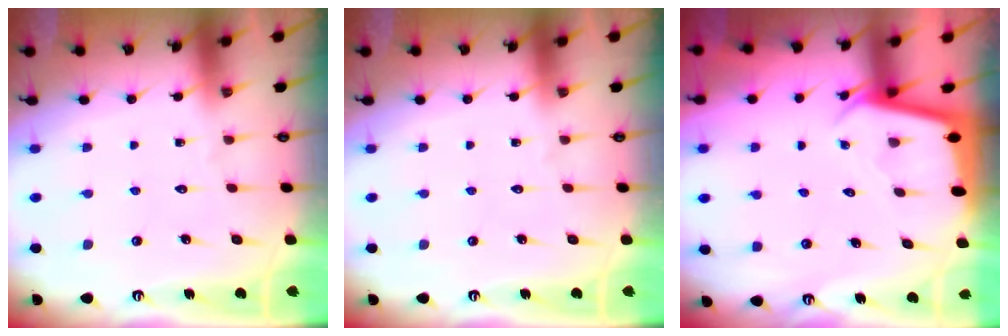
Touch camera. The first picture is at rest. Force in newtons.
{"total": 0.0}
{"total": 2.4, "press": 2.4, "slide": 0.1}